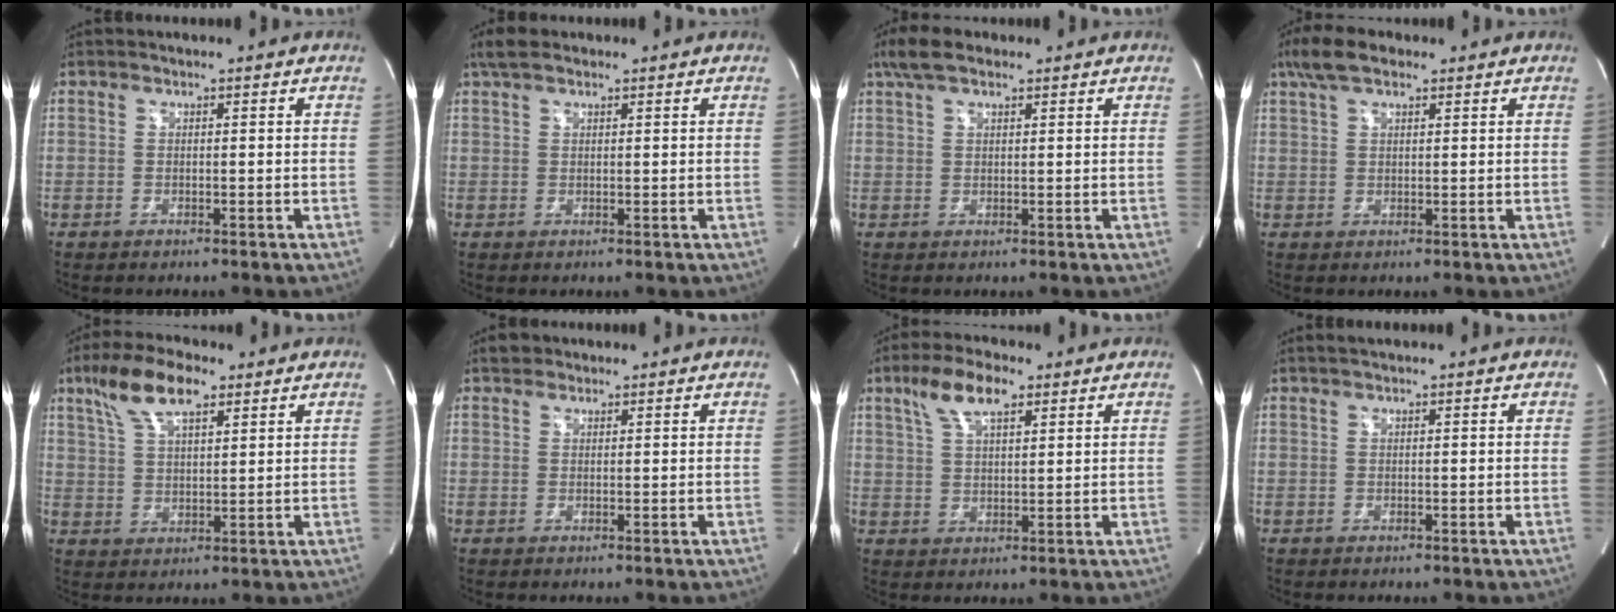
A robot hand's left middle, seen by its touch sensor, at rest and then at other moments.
{"total": 3.3, "force": [2.4, 1.3, 1.9], "torque": [-0.043, 0.022, 0.046]}
{"total": 5.0, "force": [3.5, 1.8, 3.1], "torque": [-0.069, 0.024, 0.067]}
{"total": 5.8, "force": [4.0, 2.1, 3.7], "torque": [-0.079, 0.024, 0.075]}
{"total": 9.6, "force": [5.9, 3.1, 6.9], "torque": [-0.139, 0.022, 0.113]}
{"total": 1.6, "force": [1.1, 1.0, 0.2], "torque": [-0.002, 0.012, 0.016]}
{"total": 7.5, "force": [4.4, 2.4, 5.5], "torque": [-0.114, 0.018, 0.084]}
{"total": 1.2, "force": [0.9, 0.0, 0.7], "torque": [-0.012, 0.013, 0.018]}